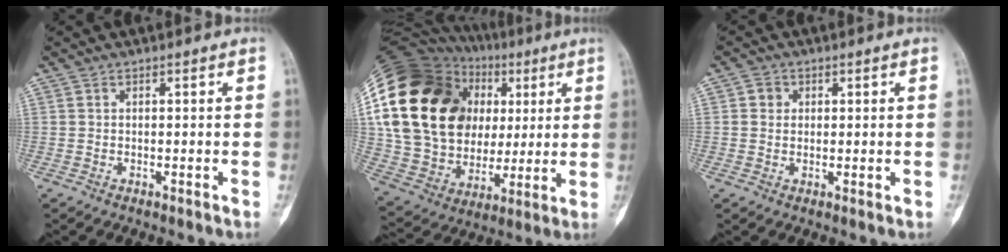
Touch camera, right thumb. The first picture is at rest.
{"total": 32.4, "force": [7.8, 23.9, 20.5], "torque": [-0.356, 0.049, 0.151]}
{"total": 2.4, "force": [0.6, 2.2, 0.8], "torque": [0.002, 0.002, 0.005]}